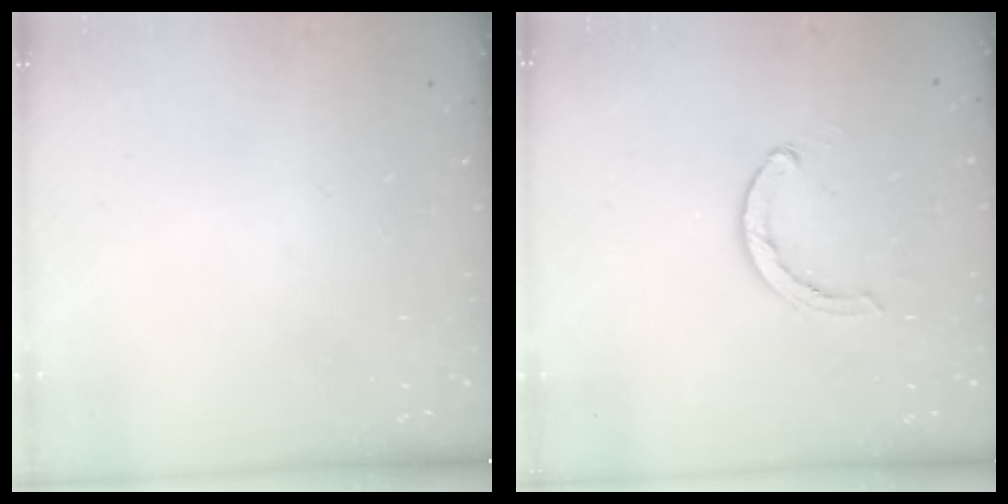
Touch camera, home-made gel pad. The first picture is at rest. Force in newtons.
{"total": 3.5, "press": 3.4, "slide": 0.7}